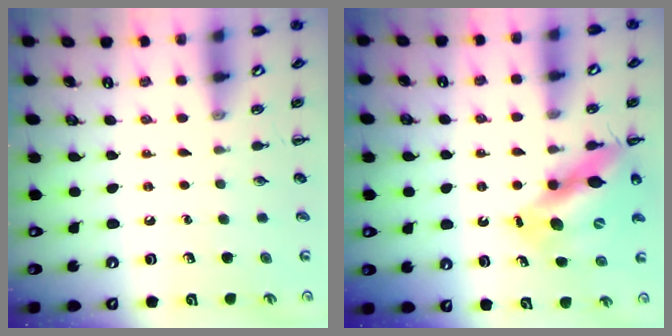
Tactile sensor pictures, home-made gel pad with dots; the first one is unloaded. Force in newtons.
{"total": 12.6, "press": 12.2, "slide": 3.1}